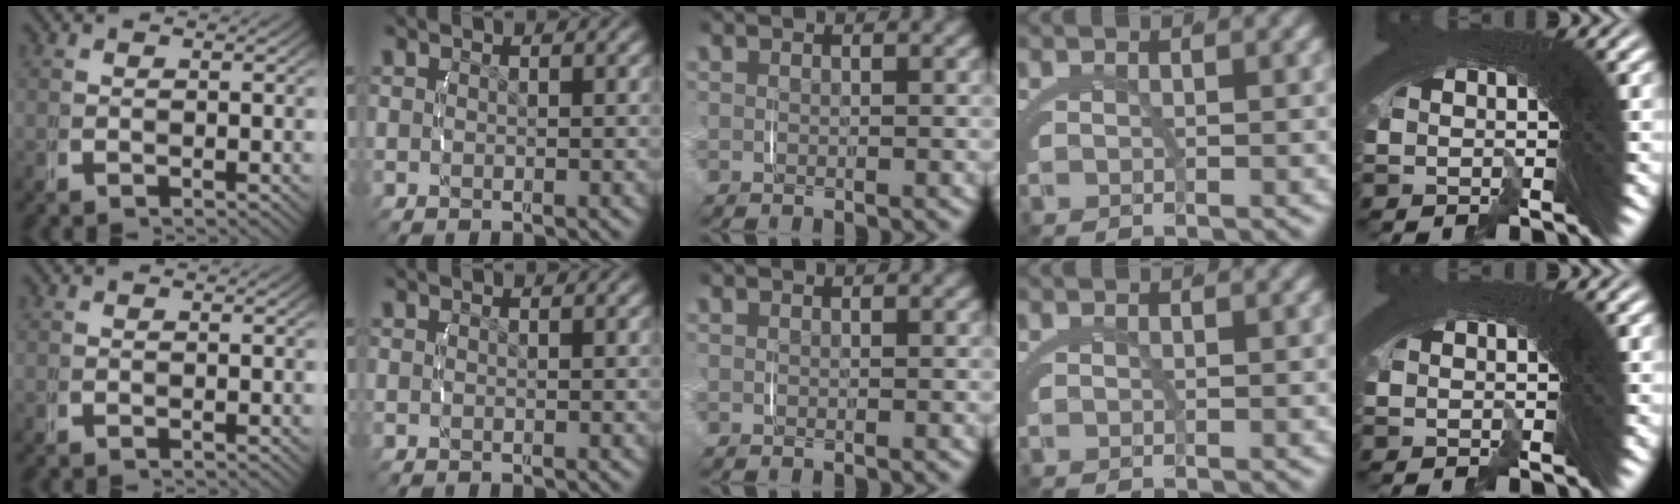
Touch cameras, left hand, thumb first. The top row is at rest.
{}